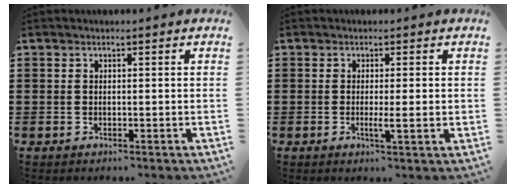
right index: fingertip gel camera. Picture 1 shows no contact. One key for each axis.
{"total": 6.7, "fx": -1.2, "fy": 0.4, "fz": 6.6, "tx": -0.114, "ty": -0.013, "tz": -0.019}